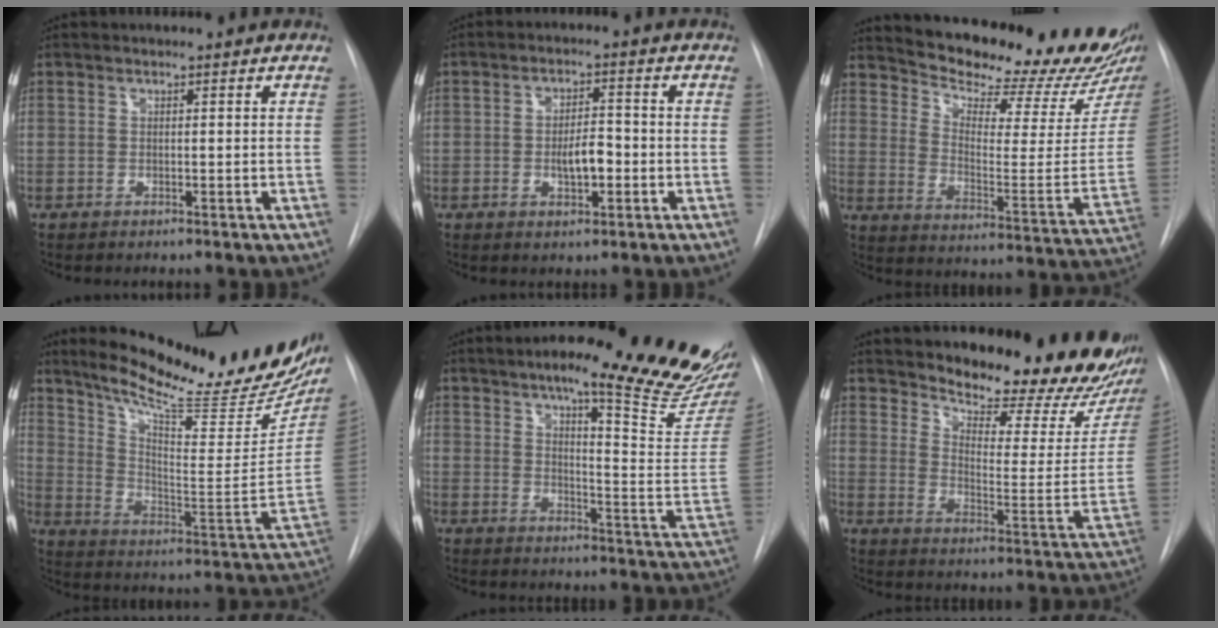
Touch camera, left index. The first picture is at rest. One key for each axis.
{"total": 4.9, "fx": -1.6, "fy": 1.9, "fz": 4.2, "tx": -0.069, "ty": 0.000, "tz": -0.026}
{"total": 22.3, "fx": 20.6, "fy": 2.1, "fz": 8.4, "tx": -0.129, "ty": -0.102, "tz": 0.268}
{"total": 27.1, "fx": 22.1, "fy": 4.7, "fz": 15.0, "tx": -0.226, "ty": -0.069, "tz": 0.300}
{"total": 22.5, "fx": 17.8, "fy": 1.2, "fz": 13.6, "tx": -0.182, "ty": -0.072, "tz": 0.218}
{"total": 21.9, "fx": 19.1, "fy": 4.3, "fz": 9.7, "tx": -0.138, "ty": -0.089, "tz": 0.238}